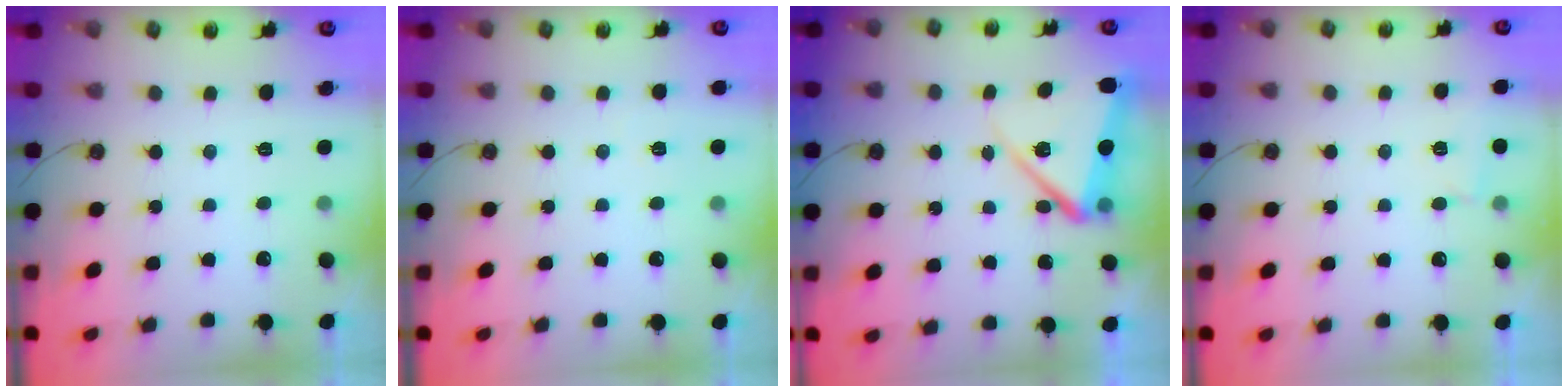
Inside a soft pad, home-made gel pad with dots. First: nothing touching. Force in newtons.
{"total": 2.2, "press": 2.1, "slide": 0.7}
{"total": 9.3, "press": 8.0, "slide": 4.6}
{"total": 3.0, "press": 2.8, "slide": 0.9}